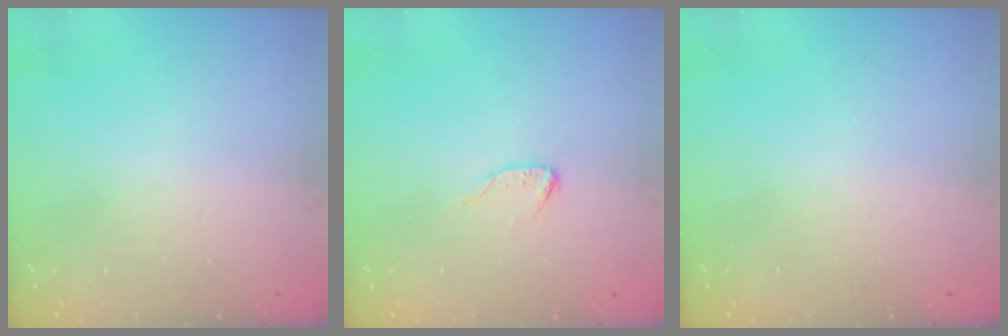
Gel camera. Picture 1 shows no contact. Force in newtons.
{"total": 3.8, "press": 3.8, "slide": 0.3}
{"total": 0.0}